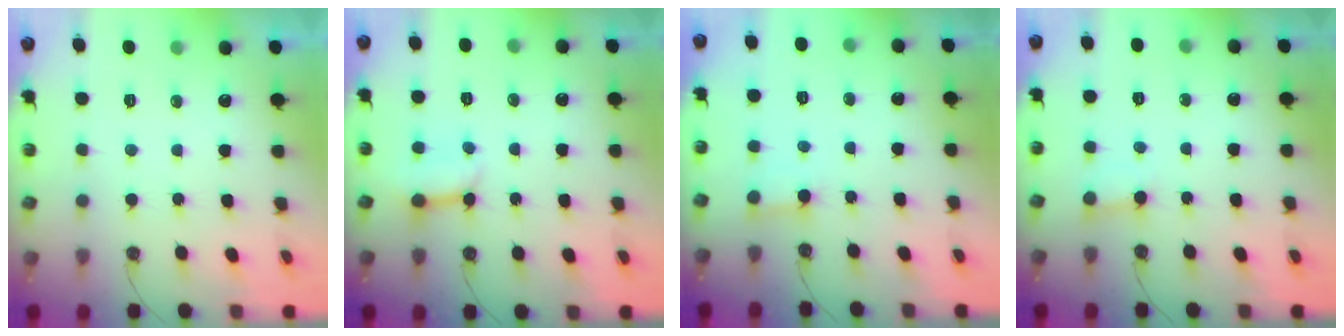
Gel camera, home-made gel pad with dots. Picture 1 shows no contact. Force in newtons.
{"total": 6.7, "press": 6.7, "slide": 0.8}
{"total": 2.2, "press": 2.2, "slide": 0.1}
{"total": 2.2, "press": 2.2, "slide": 0.1}